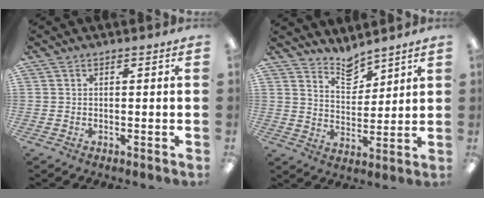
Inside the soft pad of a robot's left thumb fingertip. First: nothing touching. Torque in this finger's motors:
{"motor_torque": [-0.22, -0.23, -0.33, 0.28, 0.02]}